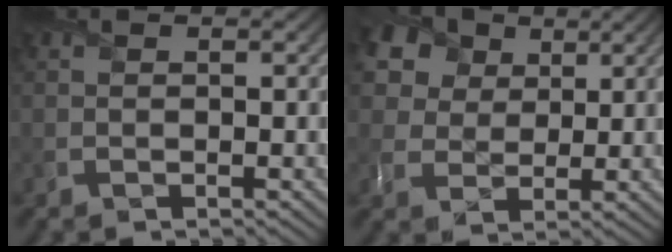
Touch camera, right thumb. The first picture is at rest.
{"total": 10.3, "force": [5.3, 7.4, 4.8], "torque": [-0.156, 0.024, 0.091]}